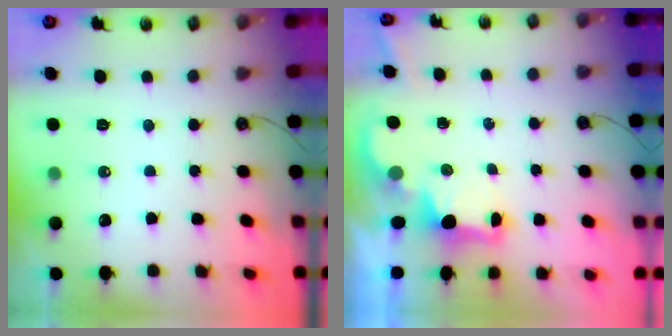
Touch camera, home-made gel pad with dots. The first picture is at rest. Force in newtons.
{"total": 2.1, "press": 2.0, "slide": 0.7}